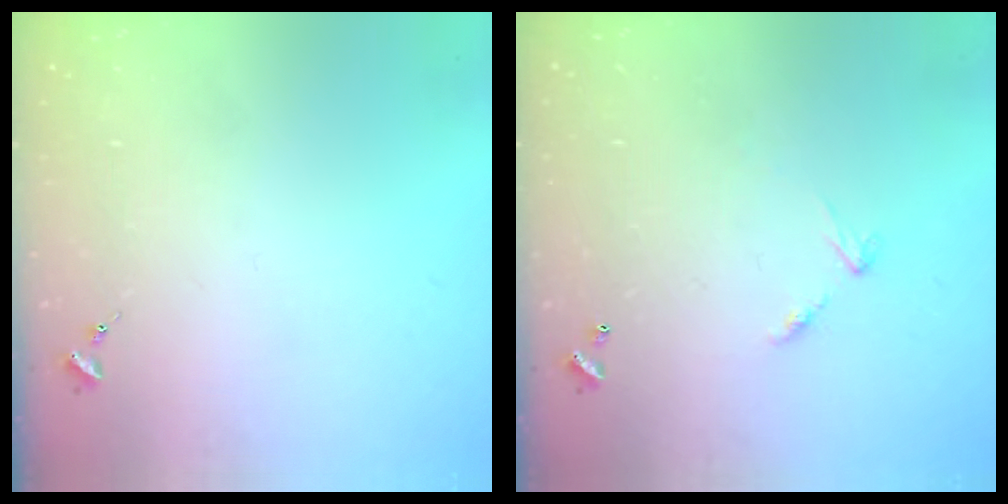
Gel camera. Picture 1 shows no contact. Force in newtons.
{"total": 6.0, "press": 6.0, "slide": 0.5}